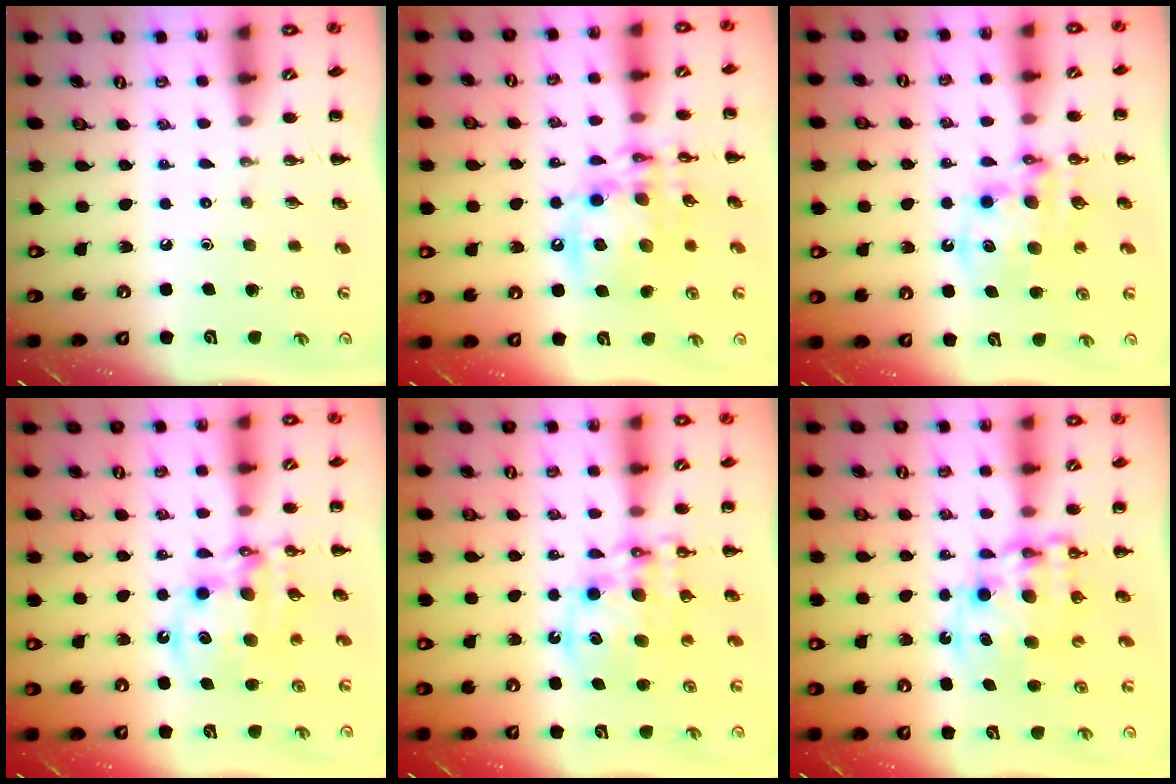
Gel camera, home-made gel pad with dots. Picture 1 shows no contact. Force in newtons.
{"total": 16.3, "press": 15.9, "slide": 3.4}
{"total": 11.2, "press": 10.9, "slide": 2.9}
{"total": 12.8, "press": 12.5, "slide": 2.9}
{"total": 13.3, "press": 12.9, "slide": 3.2}
{"total": 12.0, "press": 11.7, "slide": 2.5}